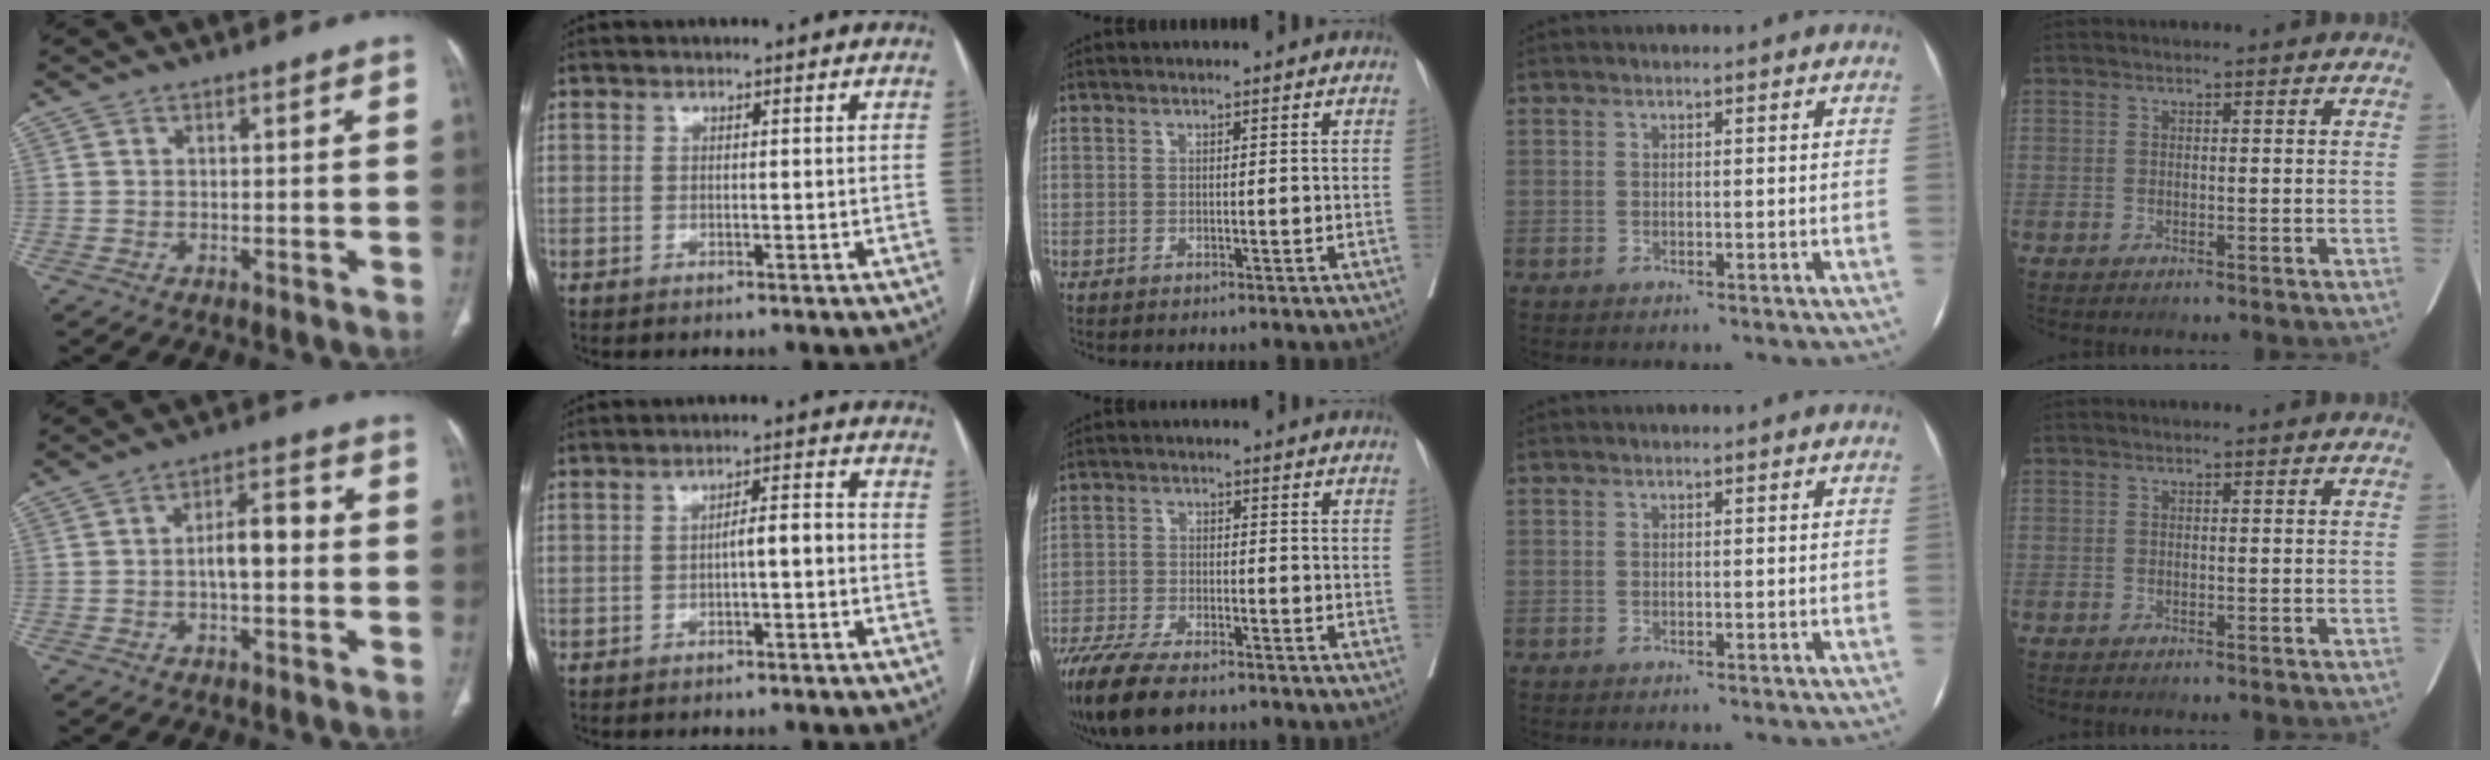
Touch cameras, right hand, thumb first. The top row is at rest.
{"thumb": {"total": 7.0, "force": [-0.4, 3.1, 6.3], "torque": [-0.096, 0.025, -0.014]}, "index": {"total": 3.6, "force": [-1.1, 0.9, 3.3], "torque": [-0.049, 0.017, -0.014]}, "middle": {"total": 11.0, "force": [-8.4, 2.9, 6.5], "torque": [-0.107, -0.020, -0.140]}}